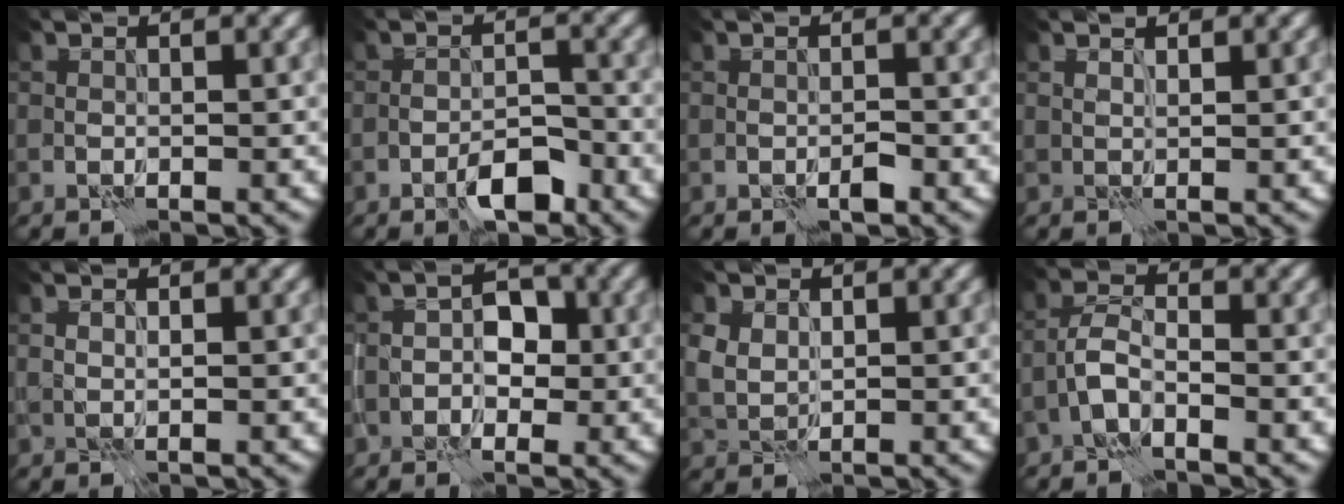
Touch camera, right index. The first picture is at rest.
{"total": 3.3, "force": [-2.3, 1.0, 2.2], "torque": [-0.028, 0.007, -0.037]}
{"total": 1.0, "force": [-0.6, 0.3, 0.8], "torque": [-0.013, 0.002, -0.008]}
{"total": 1.4, "force": [1.2, -0.6, -0.5], "torque": [0.006, -0.002, 0.023]}
{"total": 1.1, "force": [0.8, -0.6, -0.4], "torque": [0.003, -0.003, 0.019]}
{"total": 2.3, "force": [-0.4, 1.5, 1.7], "torque": [-0.016, 0.007, -0.008]}
{"total": 2.0, "force": [1.6, 1.1, 0.4], "torque": [-0.014, -0.002, 0.032]}
{"total": 1.4, "force": [-0.9, 0.2, 1.1], "torque": [-0.024, 0.007, -0.024]}